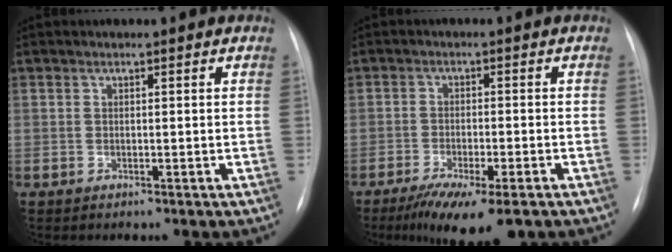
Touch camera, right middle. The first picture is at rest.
{"total": 10.2, "force": [-6.8, 1.9, 7.3], "torque": [-0.108, -0.022, -0.100]}